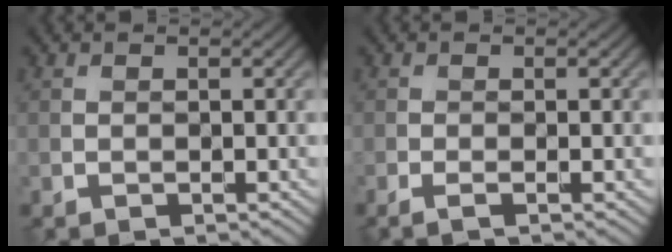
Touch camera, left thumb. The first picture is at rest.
{"total": 1.1, "force": [-0.4, 0.1, 1.0], "torque": [-0.025, 0.000, -0.014]}